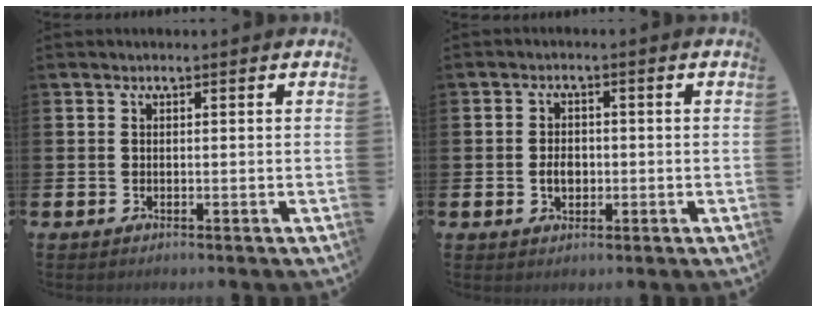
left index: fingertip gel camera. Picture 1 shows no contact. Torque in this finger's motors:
{"motor_torque": [0.08, 0.00, 0.05, 0.06]}